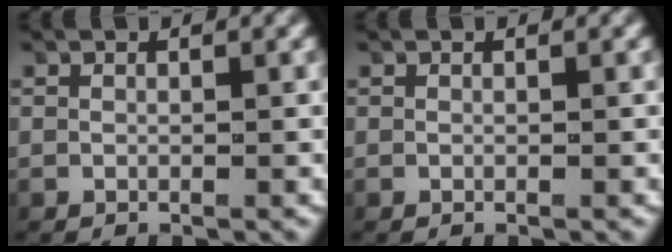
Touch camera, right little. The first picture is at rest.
{"total": 0.0}